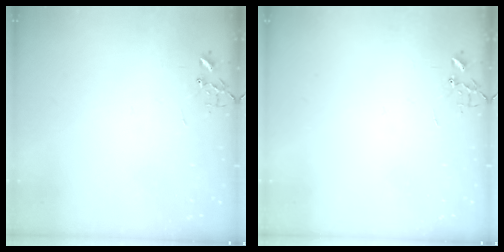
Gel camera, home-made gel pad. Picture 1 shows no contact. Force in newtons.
{"total": 0.0}